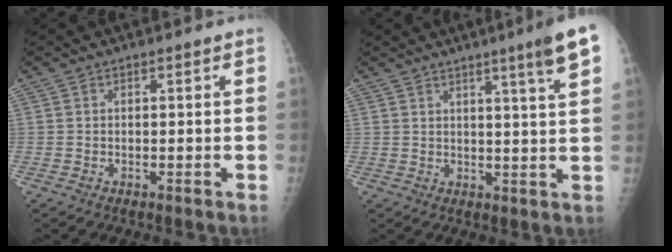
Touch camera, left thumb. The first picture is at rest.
{"total": 7.8, "force": [4.4, -0.4, 6.4], "torque": [-0.089, -0.023, 0.060]}